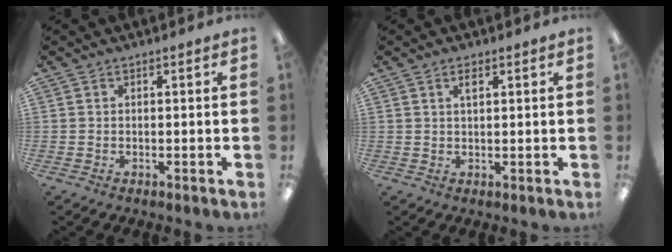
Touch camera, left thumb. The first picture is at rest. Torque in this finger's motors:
{"motor_torque": [-0.33, -0.21, -0.19, -0.29, -0.01]}